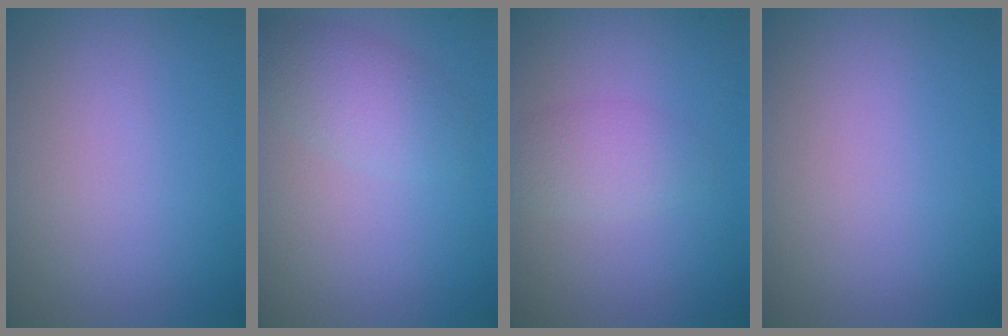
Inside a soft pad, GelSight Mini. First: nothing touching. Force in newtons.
{"total": 3.0, "press": 3.0, "slide": 0.1}
{"total": 1.2, "press": 1.2, "slide": 0.2}
{"total": 0.0}